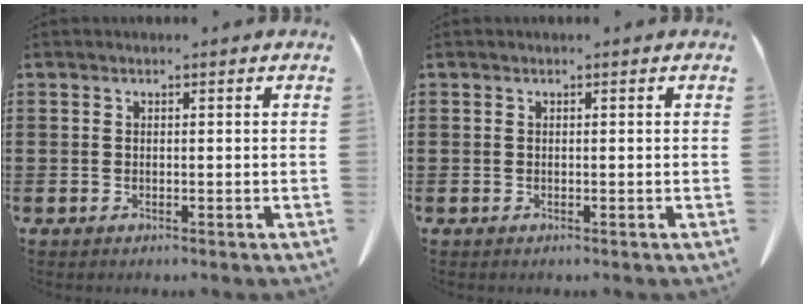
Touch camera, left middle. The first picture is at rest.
{"total": 0.0}